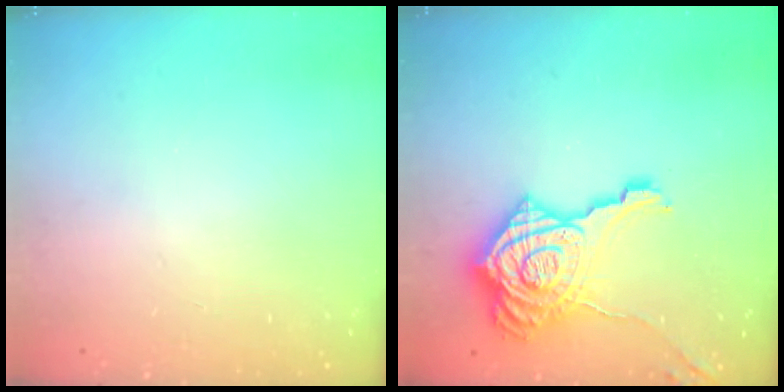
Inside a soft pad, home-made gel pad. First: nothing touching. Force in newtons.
{"total": 23.1, "press": 23.0, "slide": 2.2}